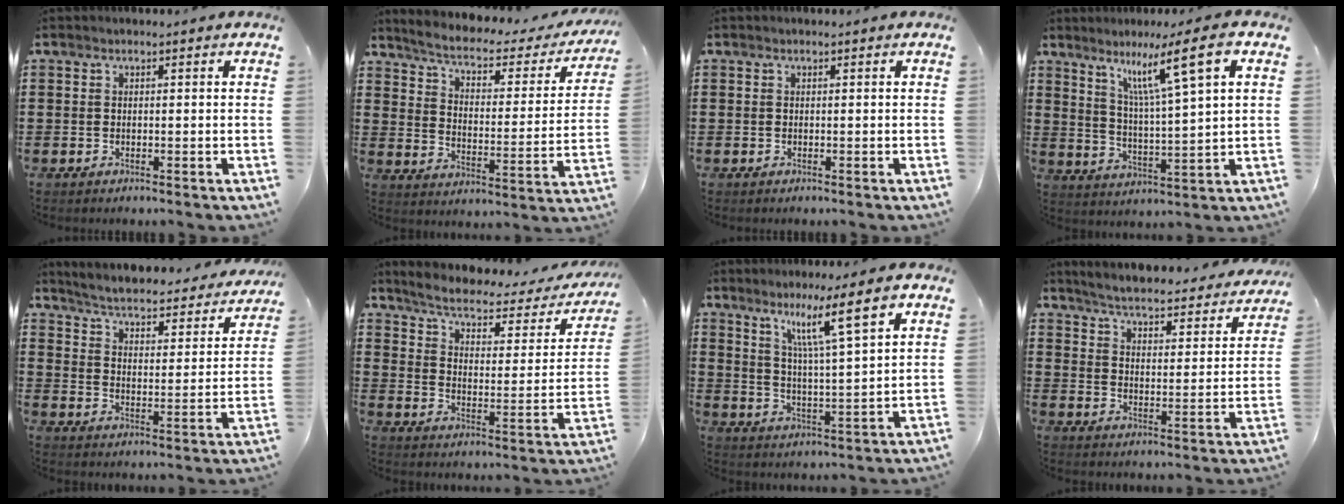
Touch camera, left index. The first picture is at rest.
{"total": 3.4, "force": [2.5, 1.1, 2.1], "torque": [-0.057, -0.024, 0.031]}
{"total": 0.0}
{"total": 10.7, "force": [6.1, 0.3, 8.8], "torque": [-0.160, -0.020, 0.094]}
{"total": 3.4, "force": [3.2, -0.1, 1.0], "torque": [-0.040, -0.033, 0.044]}
{"total": 4.0, "force": [2.9, 1.1, 2.5], "torque": [-0.067, -0.023, 0.039]}
{"total": 10.0, "force": [6.0, 0.4, 7.9], "torque": [-0.137, -0.028, 0.091]}
{"total": 4.4, "force": [4.2, -0.4, 0.9], "torque": [-0.041, -0.038, 0.065]}